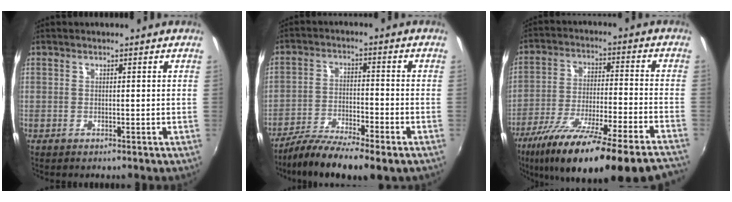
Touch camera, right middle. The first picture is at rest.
{"total": 12.1, "force": [-9.0, 2.0, 7.8], "torque": [-0.163, -0.035, -0.157]}
{"total": 27.2, "force": [-22.3, 1.3, 15.6], "torque": [-0.263, -0.077, -0.339]}